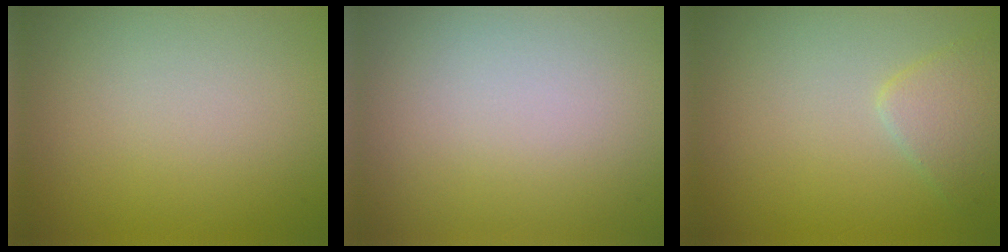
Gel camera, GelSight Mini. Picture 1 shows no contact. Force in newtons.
{"total": 0.5, "press": 0.5, "slide": 0.0}
{"total": 2.3, "press": 2.3, "slide": 0.1}